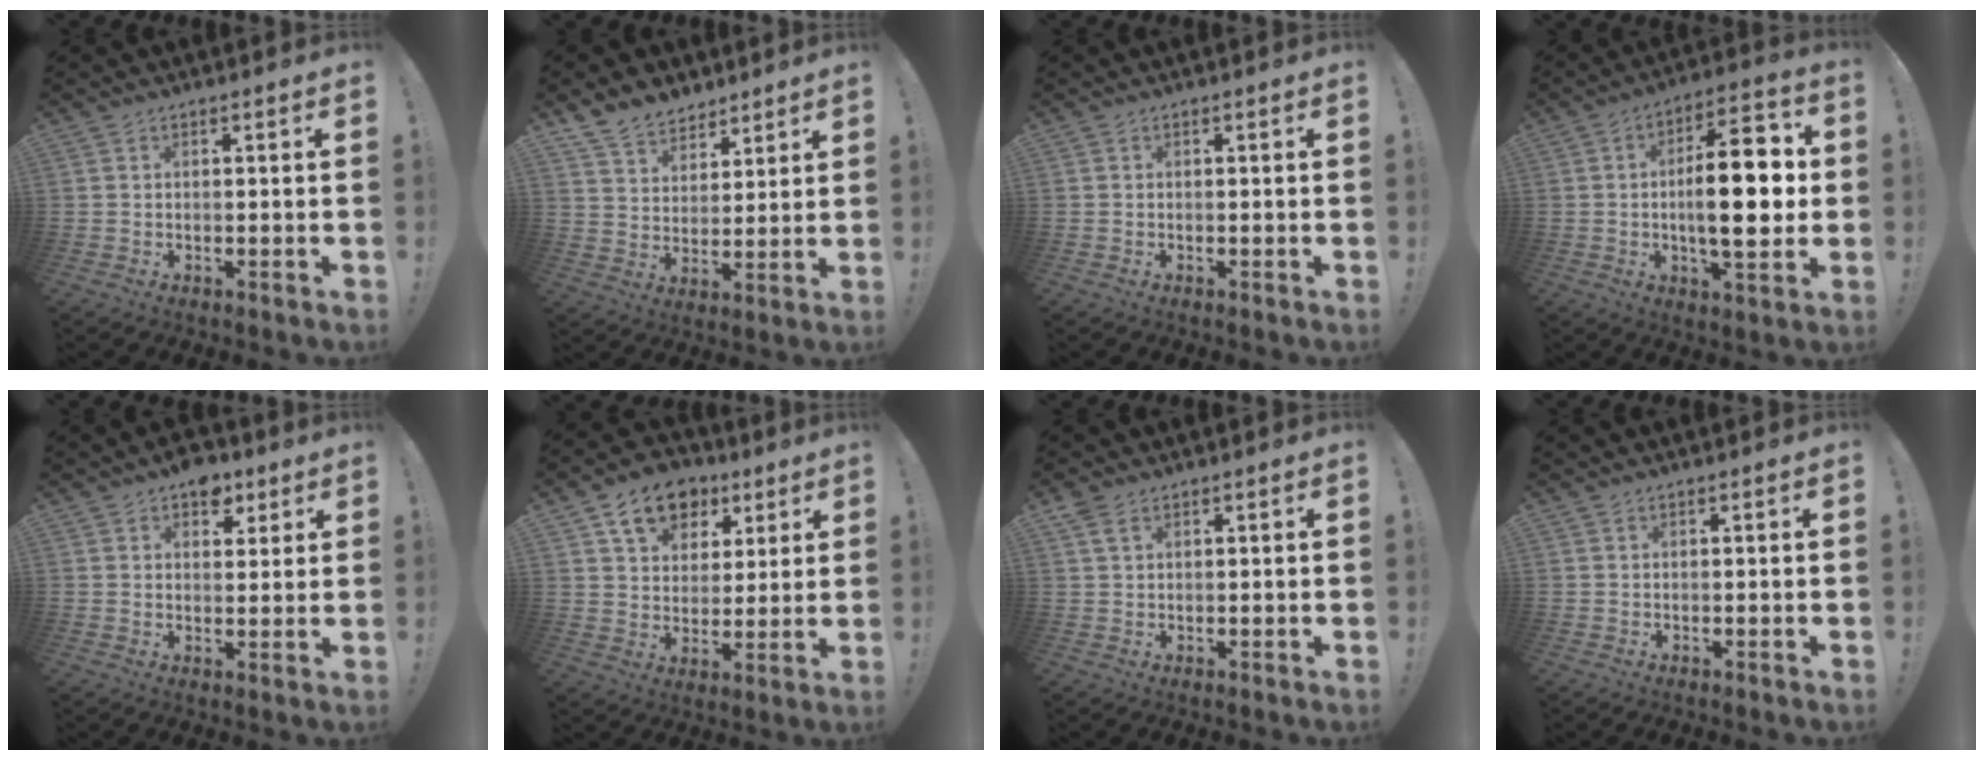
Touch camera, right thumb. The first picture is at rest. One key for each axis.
{"total": 9.9, "fx": 7.8, "fy": 5.7, "fz": 1.9, "tx": -0.049, "ty": -0.055, "tz": 0.158}
{"total": 0.0}
{"total": 19.2, "fx": -0.5, "fy": 7.1, "fz": 17.8, "tx": -0.276, "ty": 0.003, "tz": -0.014}
{"total": 7.6, "fx": 4.6, "fy": 5.1, "fz": 3.2, "tx": -0.031, "ty": -0.022, "tz": 0.084}
{"total": 13.8, "fx": 7.5, "fy": 9.6, "fz": 6.4, "tx": -0.092, "ty": -0.033, "tz": 0.140}
{"total": 3.1, "fx": 1.9, "fy": 1.5, "fz": 1.9, "tx": -0.027, "ty": -0.007, "tz": 0.033}
{"total": 0.0}